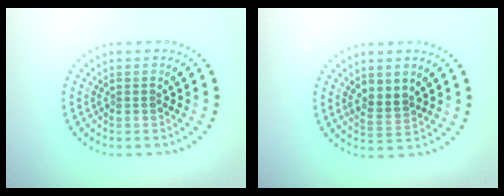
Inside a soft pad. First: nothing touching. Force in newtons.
{"total": 2.4, "press": 2.3, "slide": 0.7}